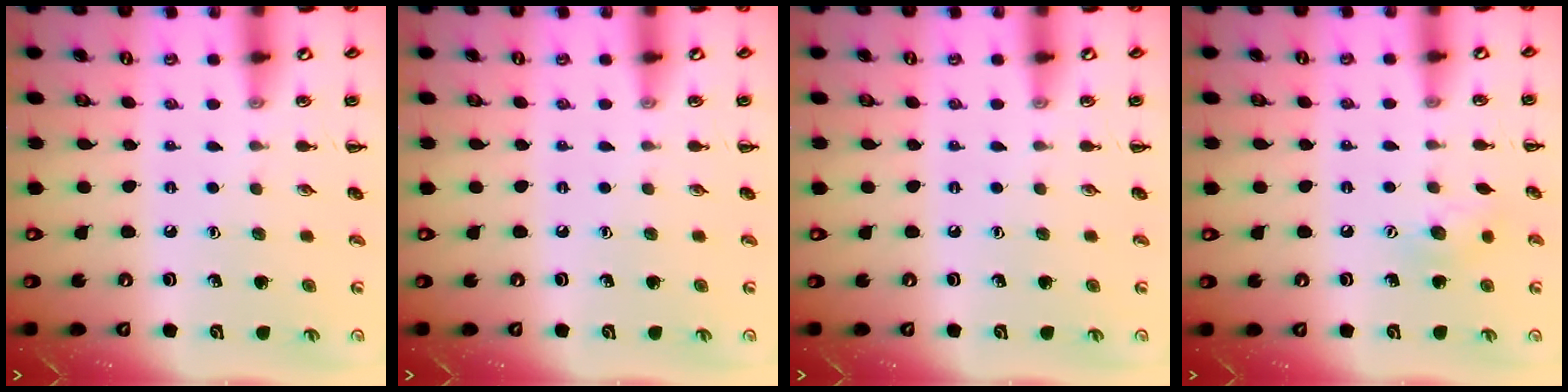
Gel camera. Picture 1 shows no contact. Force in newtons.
{"total": 0.0}
{"total": 0.0}
{"total": 7.3, "press": 7.2, "slide": 1.1}